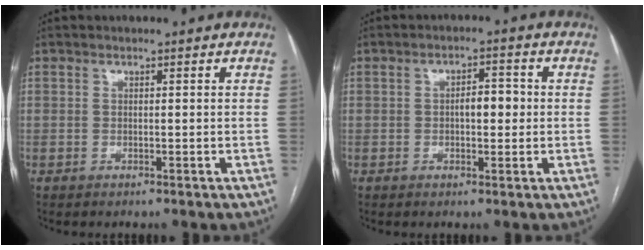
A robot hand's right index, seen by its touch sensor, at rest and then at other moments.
{"total": 3.8, "force": [0.0, 1.7, 3.4], "torque": [-0.052, 0.009, 0.001]}